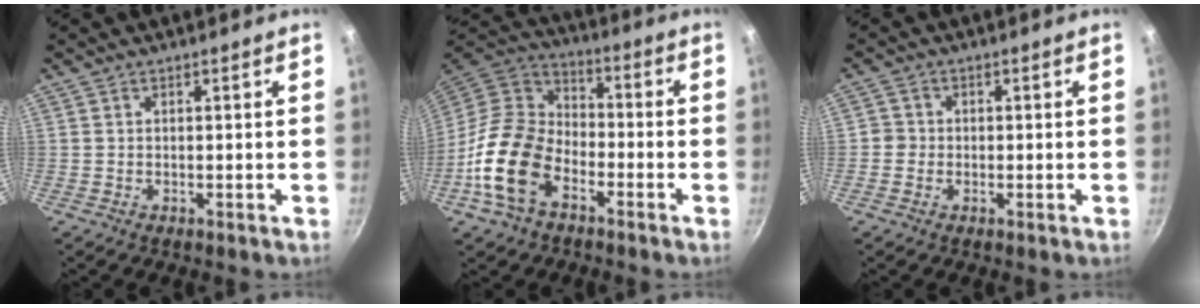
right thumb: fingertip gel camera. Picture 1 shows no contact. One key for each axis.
{"total": 16.3, "fx": -7.0, "fy": 10.7, "fz": 10.1, "tx": -0.170, "ty": 0.049, "tz": -0.151}
{"total": 2.2, "fx": -0.5, "fy": 2.1, "fz": 0.3, "tx": 0.007, "ty": 0.007, "tz": -0.012}